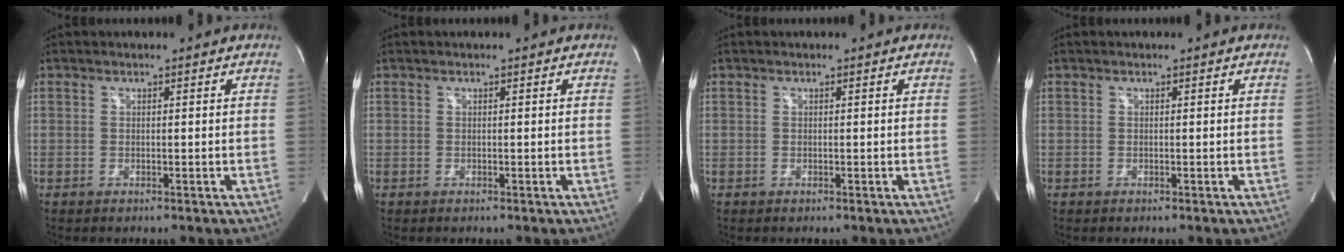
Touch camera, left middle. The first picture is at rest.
{"total": 0.0}
{"total": 0.0}
{"total": 0.0}